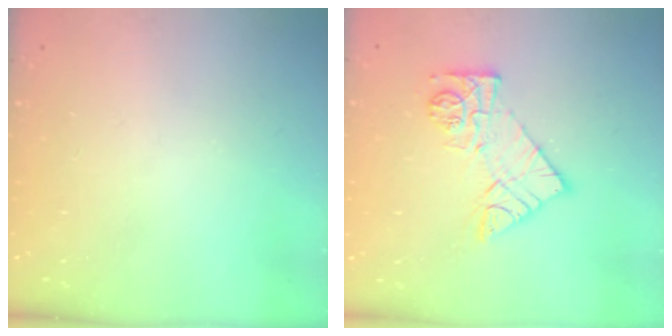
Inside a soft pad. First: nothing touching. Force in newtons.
{"total": 11.2, "press": 11.2, "slide": 0.8}